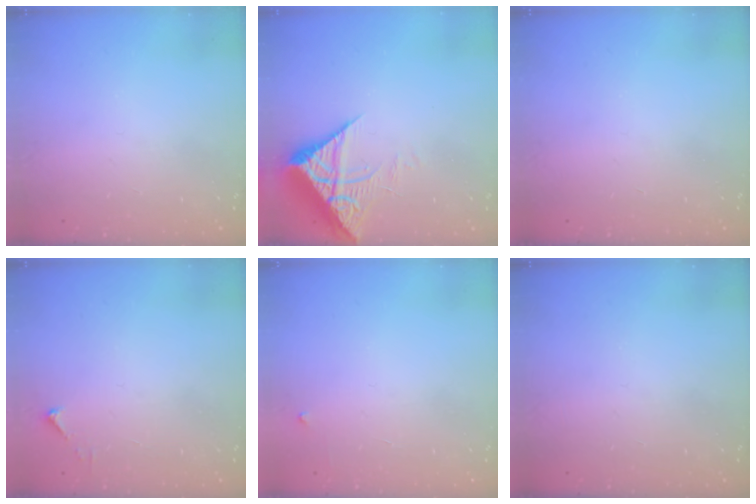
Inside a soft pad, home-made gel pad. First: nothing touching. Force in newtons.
{"total": 7.2, "press": 7.1, "slide": 0.9}
{"total": 0.0}
{"total": 2.5, "press": 2.5, "slide": 0.3}
{"total": 2.3, "press": 2.3, "slide": 0.3}
{"total": 0.0}